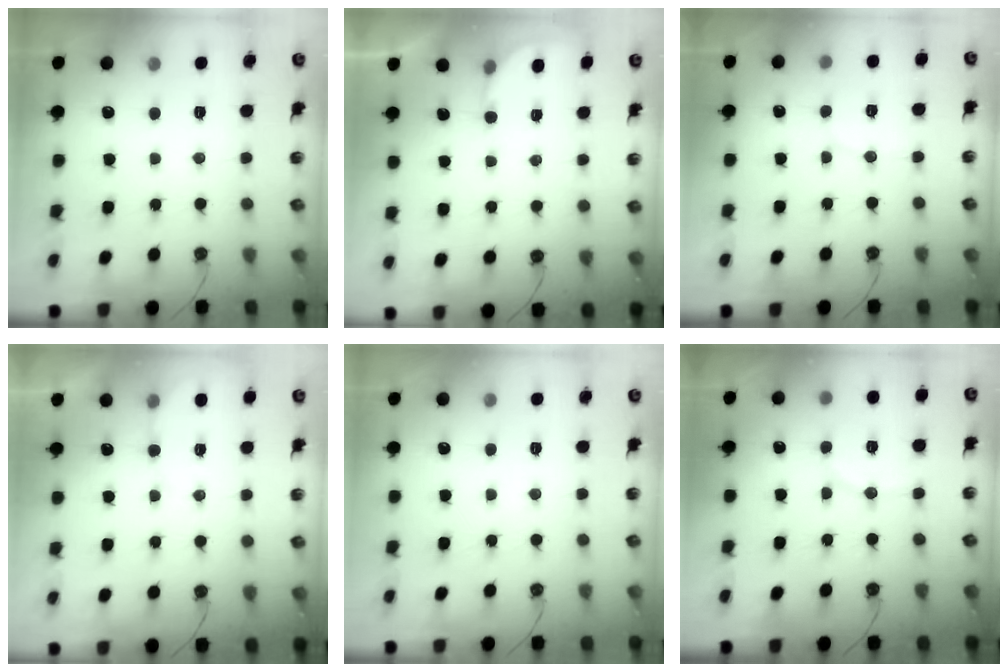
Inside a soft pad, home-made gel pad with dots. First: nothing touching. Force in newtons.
{"total": 2.9, "press": 2.9, "slide": 0.2}
{"total": 4.7, "press": 4.6, "slide": 0.5}
{"total": 2.8, "press": 2.8, "slide": 0.2}
{"total": 0.0}
{"total": 7.3, "press": 7.2, "slide": 1.0}